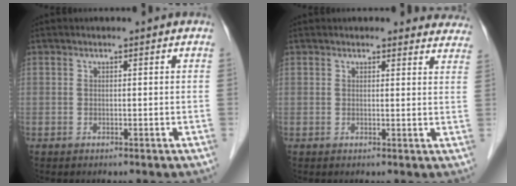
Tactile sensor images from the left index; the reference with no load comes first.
{"total": 7.1, "force": [6.8, 2.0, 0.5], "torque": [0.036, -0.016, 0.039]}